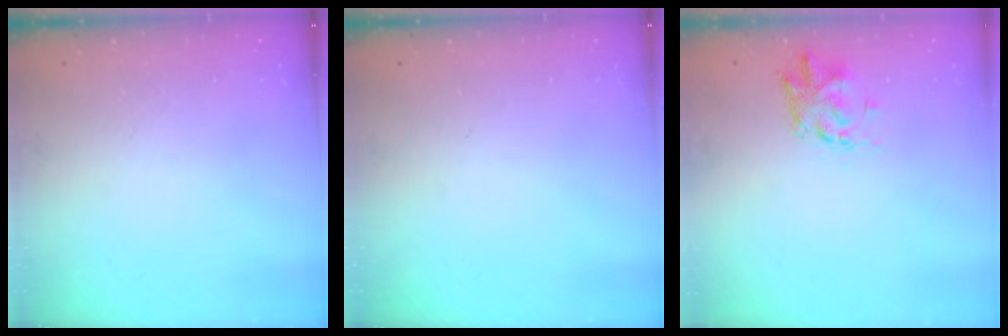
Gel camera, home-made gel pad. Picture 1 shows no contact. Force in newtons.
{"total": 0.0}
{"total": 2.4, "press": 2.4, "slide": 0.1}